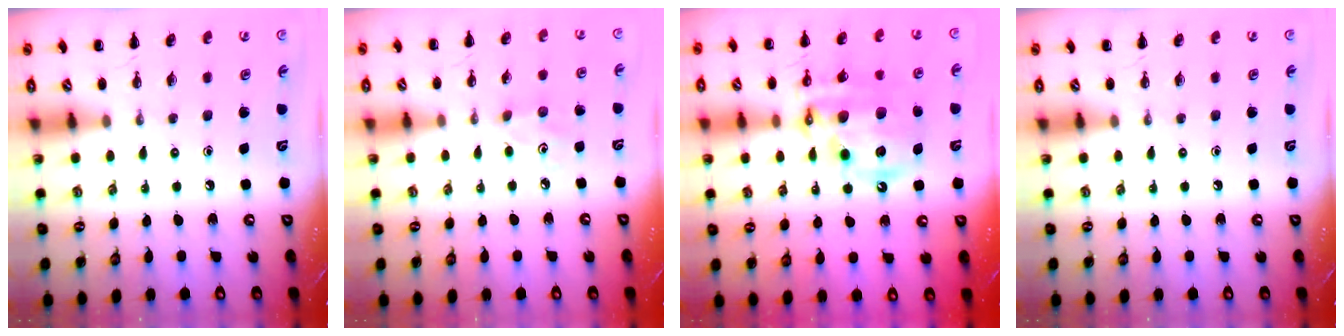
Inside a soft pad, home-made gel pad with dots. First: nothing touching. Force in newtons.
{"total": 2.6, "press": 2.5, "slide": 0.8}
{"total": 14.9, "press": 14.5, "slide": 3.2}
{"total": 0.0}